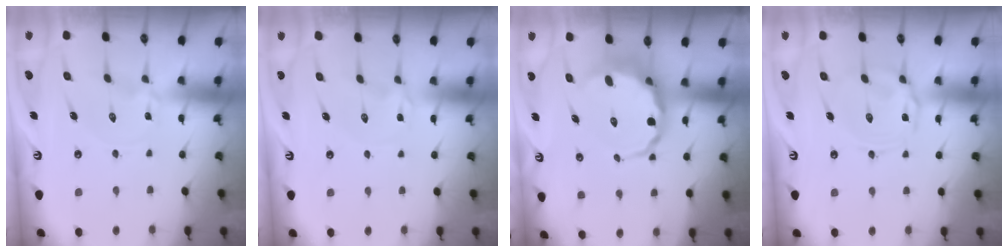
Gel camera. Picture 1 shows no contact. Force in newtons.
{"total": 0.7, "press": 0.6, "slide": 0.3}
{"total": 7.9, "press": 7.5, "slide": 2.4}
{"total": 4.0, "press": 3.9, "slide": 0.4}